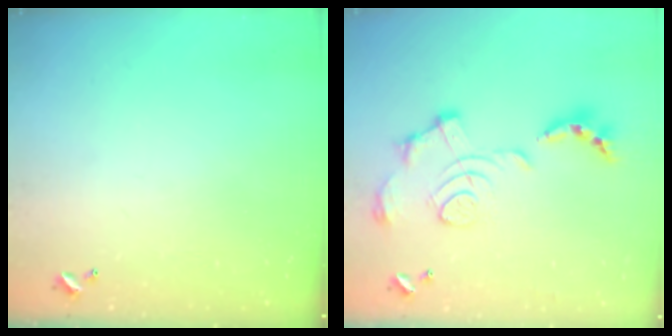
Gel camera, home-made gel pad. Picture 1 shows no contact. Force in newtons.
{"total": 1.7, "press": 1.1, "slide": 1.3}